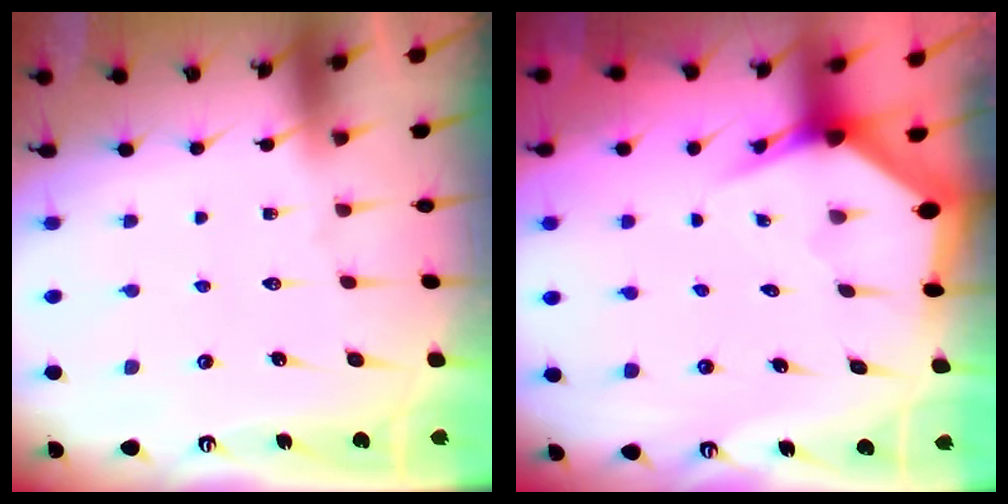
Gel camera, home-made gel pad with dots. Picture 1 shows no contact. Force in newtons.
{"total": 3.6, "press": 3.6, "slide": 0.3}